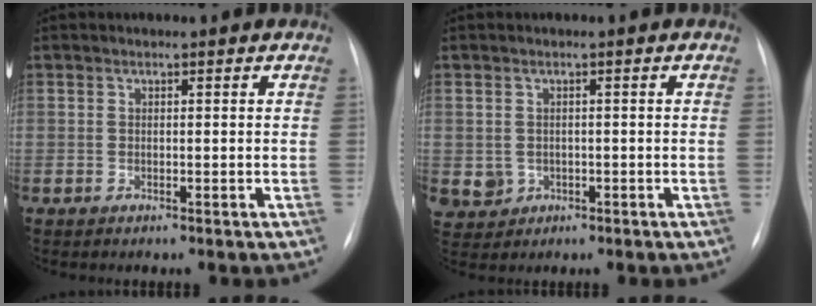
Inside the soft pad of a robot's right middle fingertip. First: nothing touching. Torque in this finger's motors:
{"motor_torque": [0.12, -0.08, 0.09, 0.00]}